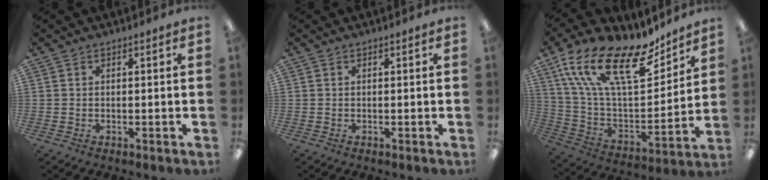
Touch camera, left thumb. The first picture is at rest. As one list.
[{"total": 0.0}, {"total": 23.4, "force": [14.6, 9.3, 15.8], "torque": [-0.290, -0.083, 0.259]}]